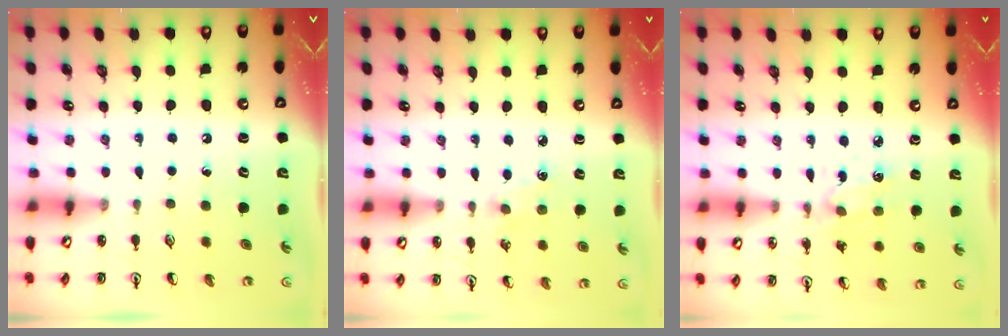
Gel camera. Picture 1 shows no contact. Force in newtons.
{"total": 2.2, "press": 2.2, "slide": 0.4}
{"total": 2.5, "press": 2.4, "slide": 0.7}